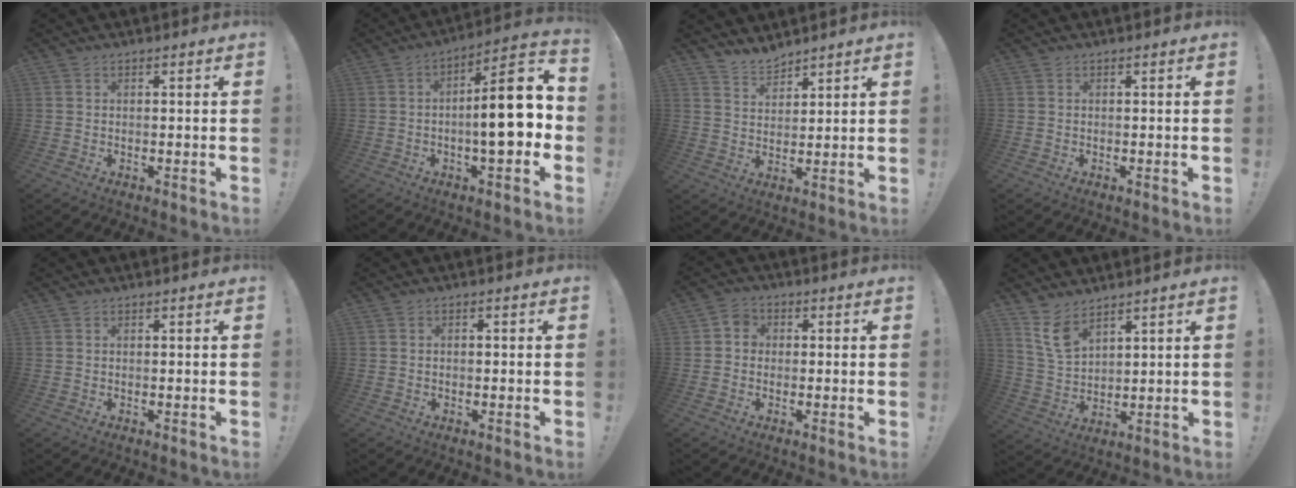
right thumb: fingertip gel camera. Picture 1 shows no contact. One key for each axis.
{"total": 15.9, "fx": -1.7, "fy": 3.9, "fz": 15.3, "tx": -0.231, "ty": 0.009, "tz": -0.034}
{"total": 5.5, "fx": 5.2, "fy": 1.7, "fz": 0.5, "tx": -0.004, "ty": -0.041, "tz": 0.096}
{"total": 0.0}
{"total": 0.0}
{"total": 1.0, "fx": -0.7, "fy": 0.5, "fz": 0.5, "tx": -0.016, "ty": 0.006, "tz": -0.012}
{"total": 4.1, "fx": -0.3, "fy": 3.7, "fz": 1.8, "tx": -0.030, "ty": 0.012, "tz": -0.004}
{"total": 8.0, "fx": 5.9, "fy": 4.0, "fz": 3.8, "tx": -0.066, "ty": -0.034, "tz": 0.114}